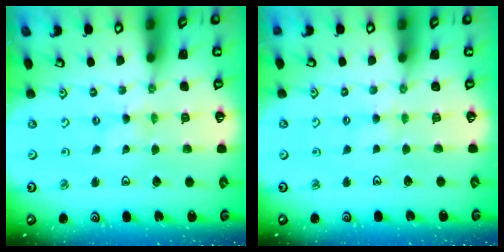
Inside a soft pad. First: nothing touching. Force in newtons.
{"total": 2.6, "press": 2.6, "slide": 0.4}